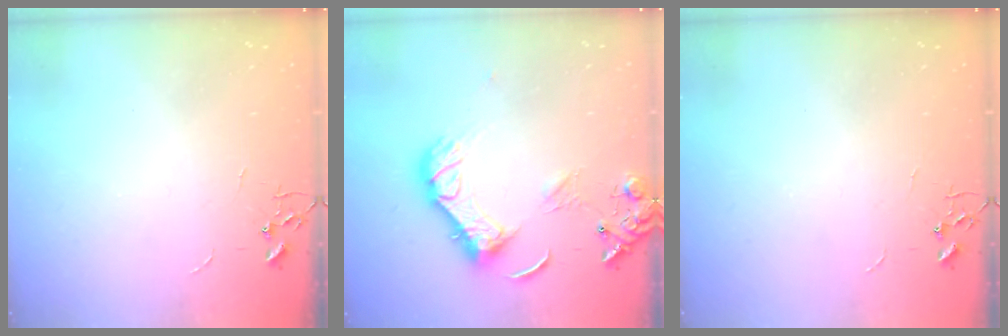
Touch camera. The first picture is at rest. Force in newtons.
{"total": 14.8, "press": 14.8, "slide": 1.5}
{"total": 0.0}